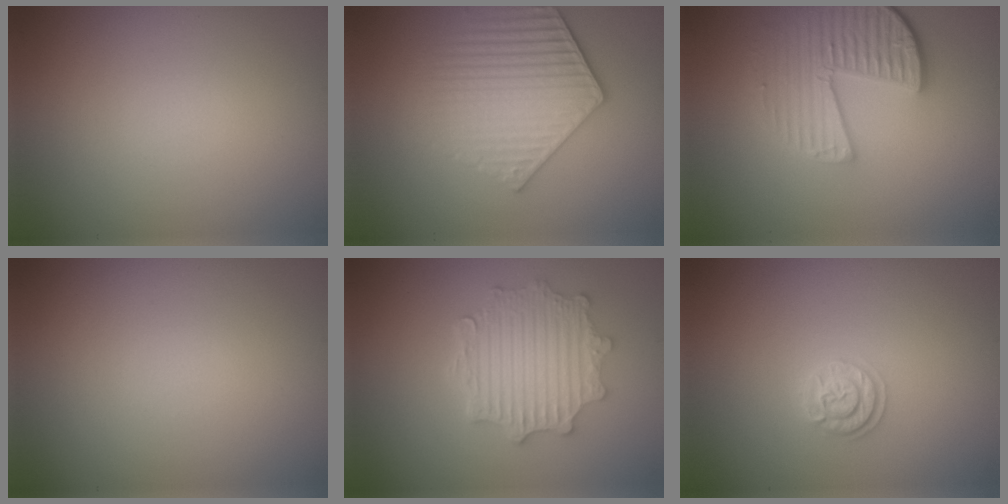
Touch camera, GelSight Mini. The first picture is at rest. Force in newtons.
{"total": 4.6, "press": 4.0, "slide": 2.2}
{"total": 5.5, "press": 4.1, "slide": 3.6}
{"total": 0.0}
{"total": 5.1, "press": 4.1, "slide": 2.9}
{"total": 1.8, "press": 1.7, "slide": 0.3}